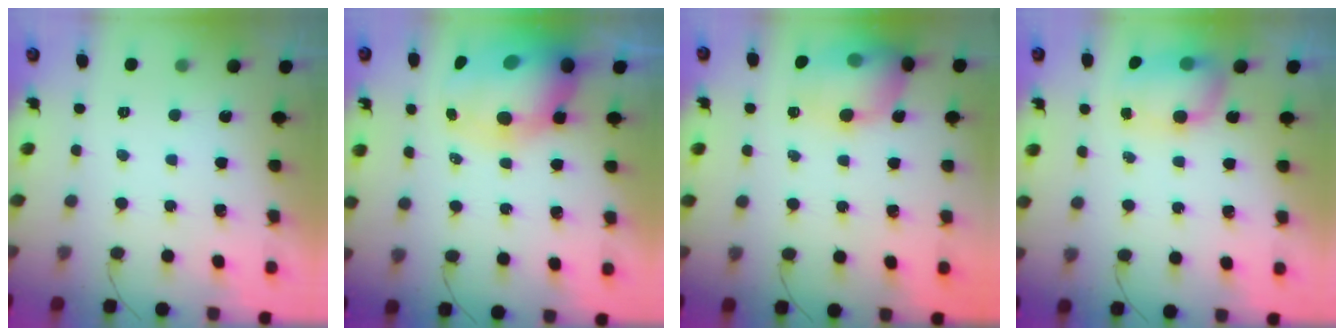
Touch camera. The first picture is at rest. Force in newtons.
{"total": 14.6, "press": 14.2, "slide": 3.4}
{"total": 15.3, "press": 14.6, "slide": 4.3}
{"total": 7.4, "press": 7.3, "slide": 1.1}